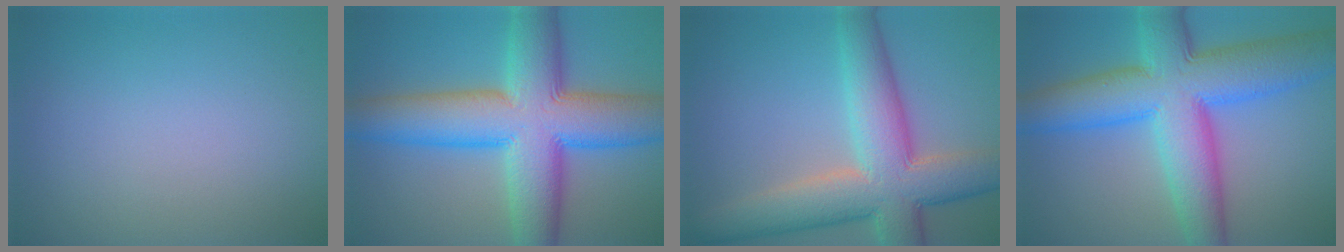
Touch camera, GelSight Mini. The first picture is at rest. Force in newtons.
{"total": 13.3, "press": 13.3, "slide": 0.6}
{"total": 10.3, "press": 10.2, "slide": 0.5}
{"total": 12.0, "press": 12.0, "slide": 0.1}